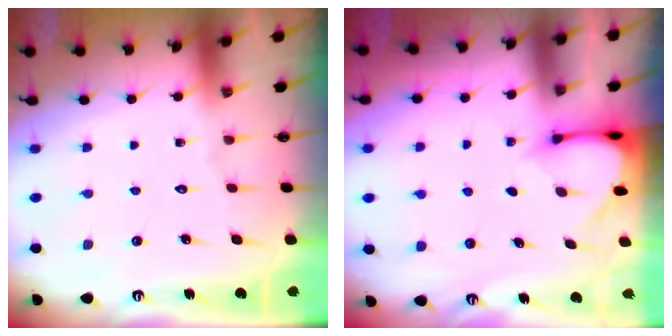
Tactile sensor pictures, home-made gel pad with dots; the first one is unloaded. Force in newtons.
{"total": 3.2, "press": 3.2, "slide": 0.3}